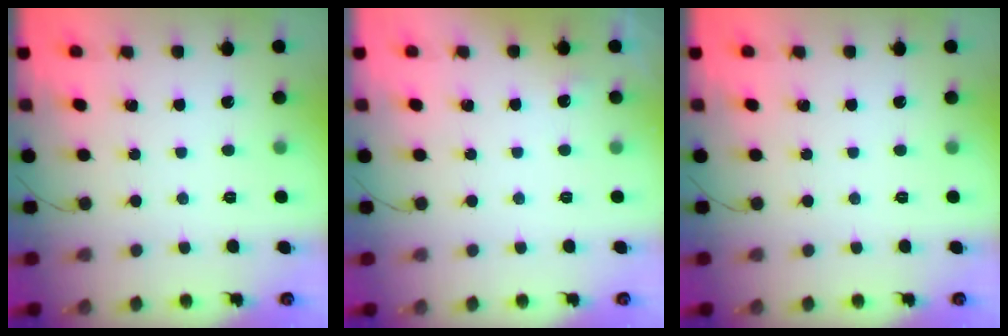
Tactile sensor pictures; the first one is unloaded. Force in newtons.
{"total": 11.6, "press": 2.8, "slide": 11.2}
{"total": 0.0}